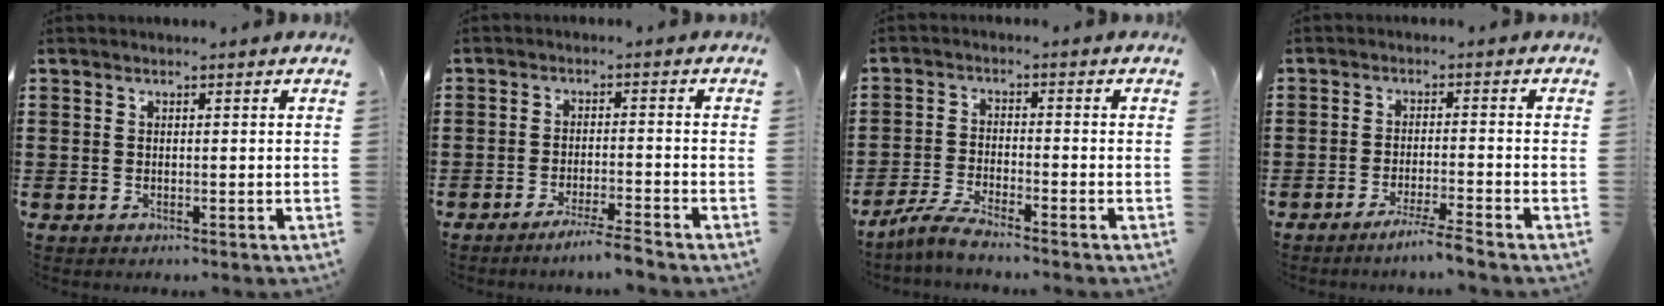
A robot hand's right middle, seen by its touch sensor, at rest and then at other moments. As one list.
[{"total": 3.8, "force": [-3.4, -0.5, 1.5], "torque": [-0.021, -0.003, -0.064]}, {"total": 4.0, "force": [-3.6, 0.0, 1.8], "torque": [-0.052, -0.009, -0.075]}, {"total": 3.8, "force": [-3.2, -0.5, 2.0], "torque": [-0.031, -0.005, -0.057]}]